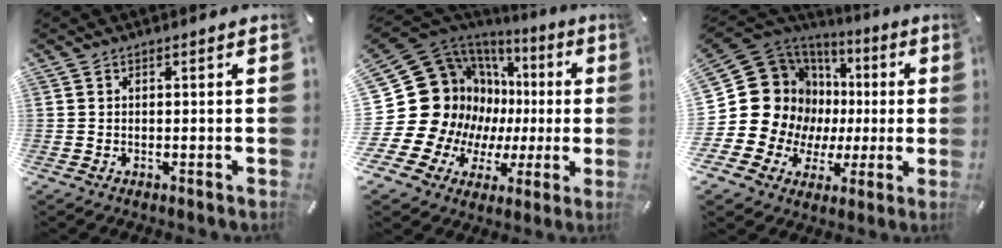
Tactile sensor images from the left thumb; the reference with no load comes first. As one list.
[{"total": 22.1, "force": [4.6, 18.0, 12.0], "torque": [-0.233, -0.067, 0.128]}, {"total": 19.0, "force": [2.6, 17.1, 7.8], "torque": [-0.159, -0.040, 0.082]}]